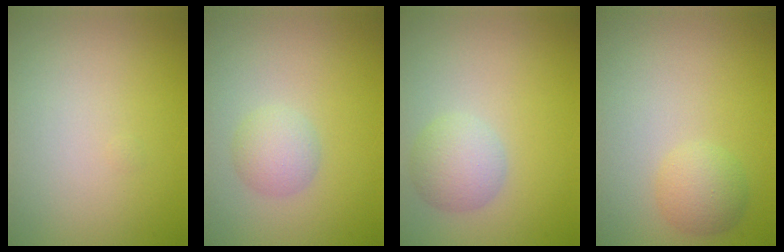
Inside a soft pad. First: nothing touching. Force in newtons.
{"total": 2.2, "press": 2.2, "slide": 0.2}
{"total": 3.0, "press": 3.0, "slide": 0.0}
{"total": 2.2, "press": 2.2, "slide": 0.1}